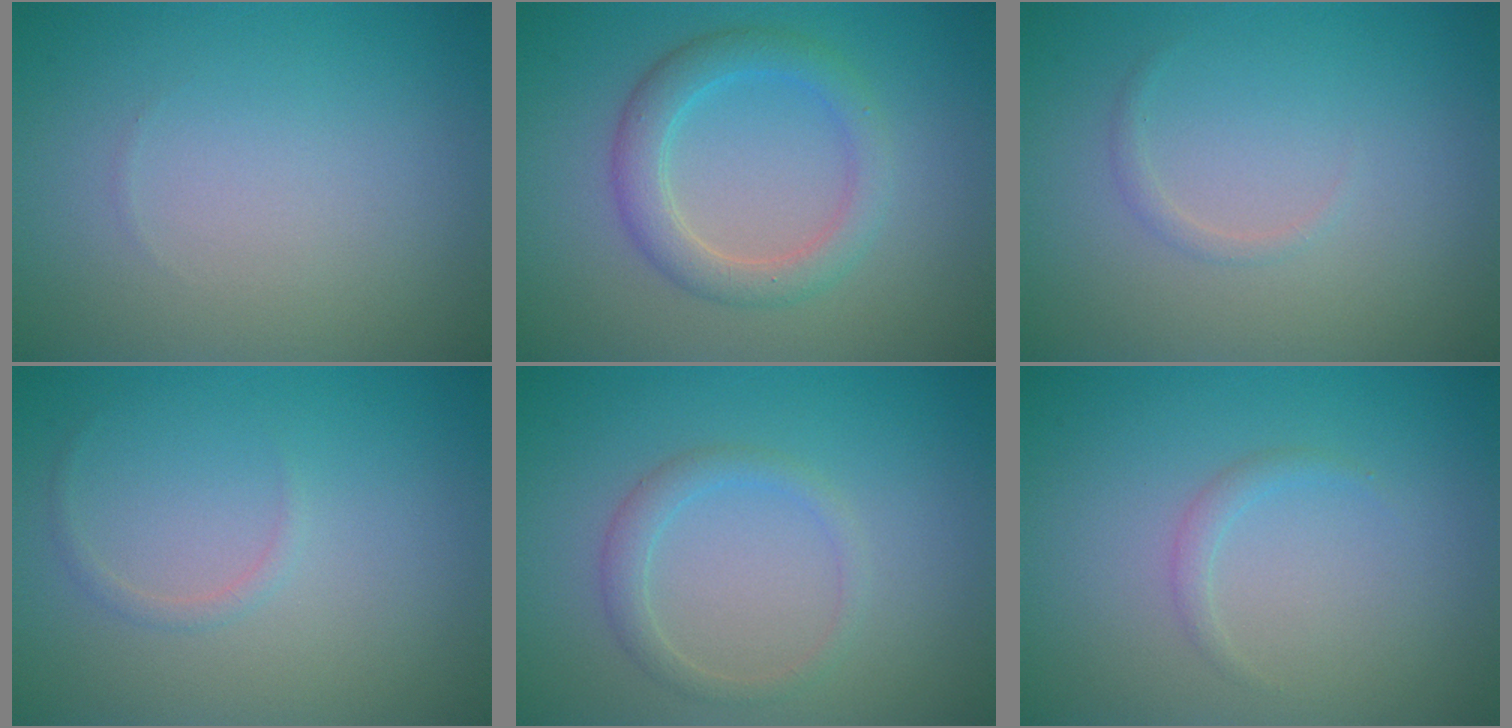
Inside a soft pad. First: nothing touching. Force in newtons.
{"total": 3.5, "press": 3.5, "slide": 0.1}
{"total": 0.7, "press": 0.7, "slide": 0.1}
{"total": 0.7, "press": 0.7, "slide": 0.1}
{"total": 1.8, "press": 1.8, "slide": 0.1}
{"total": 0.9, "press": 0.9, "slide": 0.1}